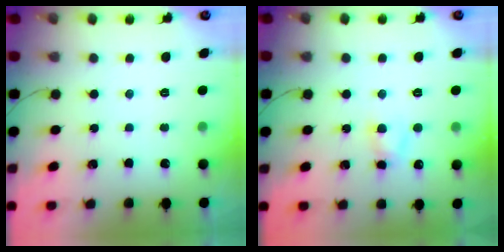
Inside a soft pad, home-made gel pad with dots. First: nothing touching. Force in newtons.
{"total": 3.6, "press": 3.4, "slide": 1.2}